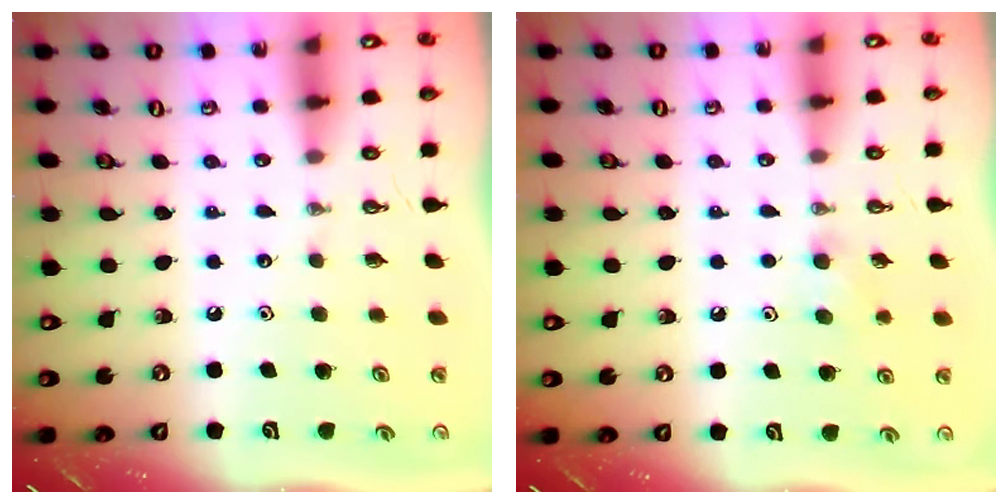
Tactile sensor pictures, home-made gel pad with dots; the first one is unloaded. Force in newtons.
{"total": 4.8, "press": 4.2, "slide": 2.3}